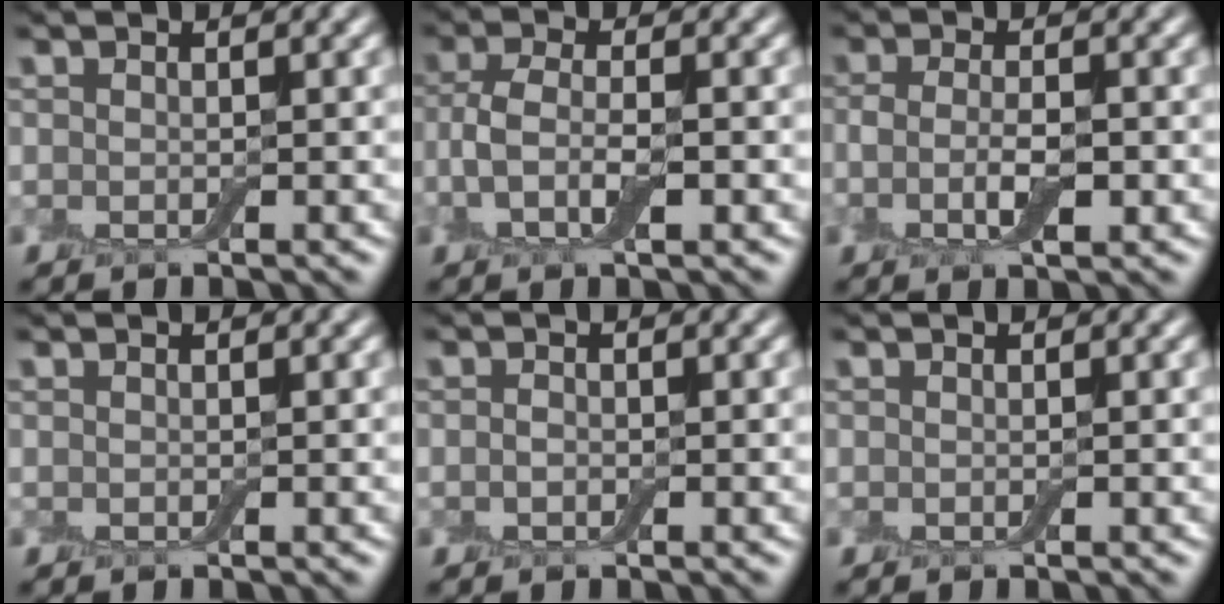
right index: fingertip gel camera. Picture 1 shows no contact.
{"total": 3.9, "force": [-0.8, 1.7, 3.4], "torque": [-0.080, 0.001, -0.021]}
{"total": 3.3, "force": [-0.6, 1.2, 3.0], "torque": [-0.063, -0.007, -0.015]}
{"total": 0.0}
{"total": 0.7, "force": [-0.2, 0.5, 0.5], "torque": [-0.012, 0.000, -0.005]}
{"total": 0.0}